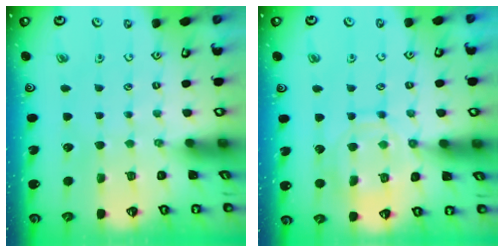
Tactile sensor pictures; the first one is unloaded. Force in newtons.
{"total": 11.8, "press": 11.7, "slide": 1.0}